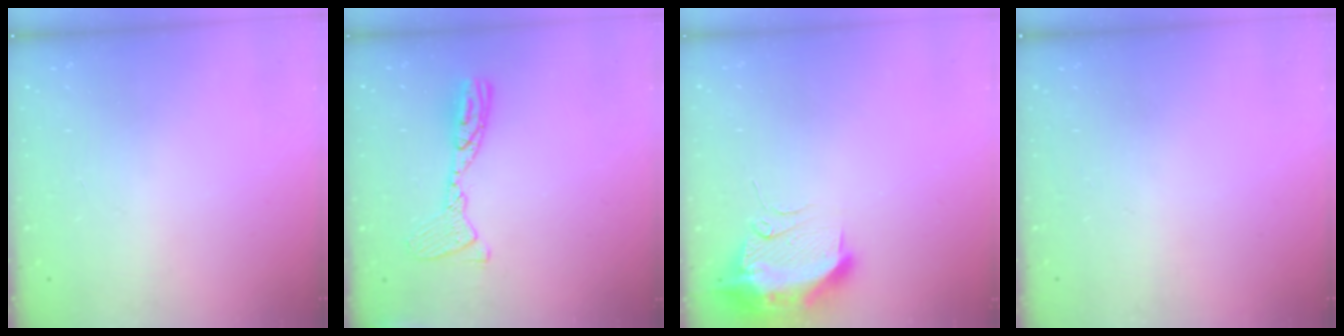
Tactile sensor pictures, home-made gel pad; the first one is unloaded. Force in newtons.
{"total": 12.0, "press": 11.9, "slide": 1.1}
{"total": 12.1, "press": 12.1, "slide": 1.3}
{"total": 0.0}